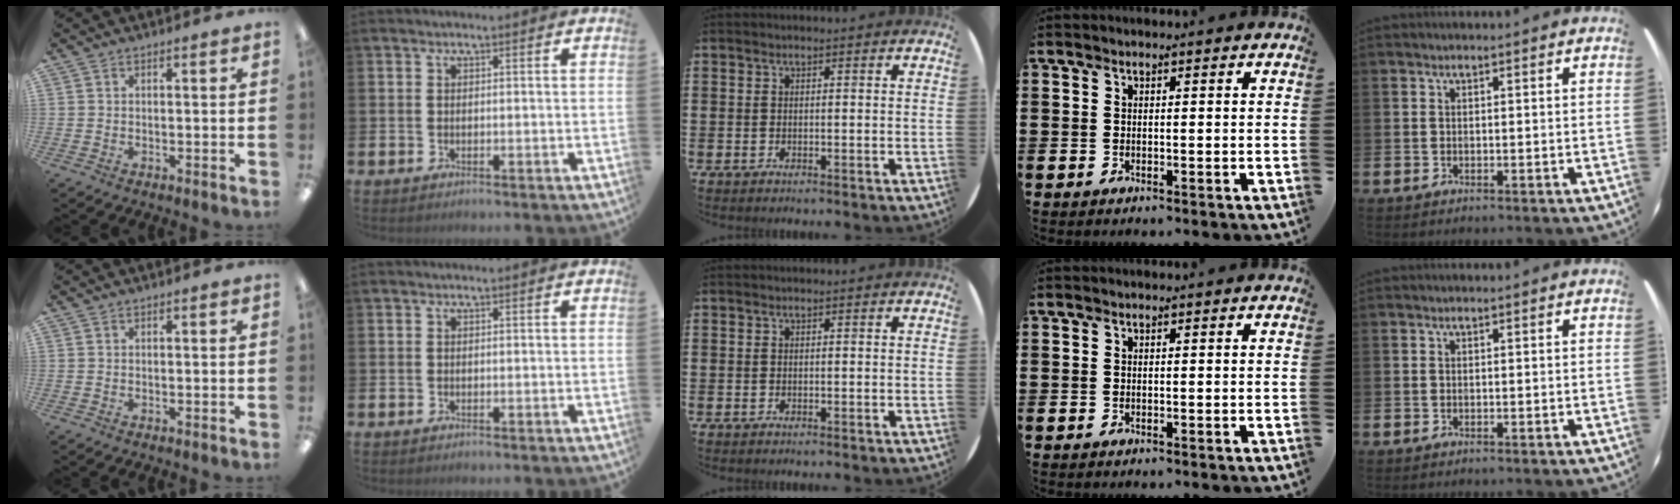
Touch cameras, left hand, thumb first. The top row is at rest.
{}